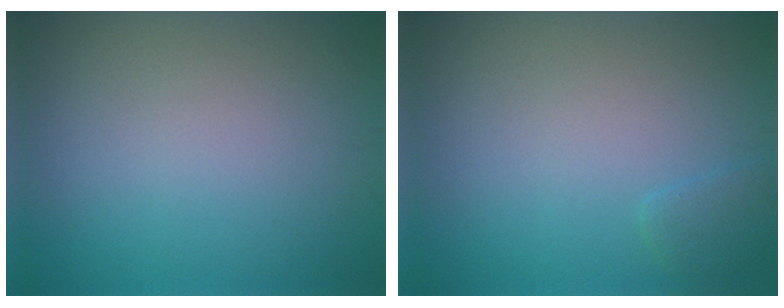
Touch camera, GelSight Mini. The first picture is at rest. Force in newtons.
{"total": 1.0, "press": 1.0, "slide": 0.1}